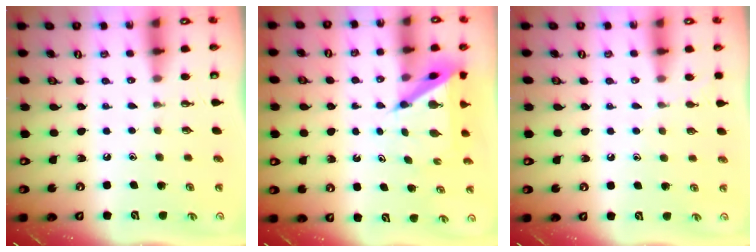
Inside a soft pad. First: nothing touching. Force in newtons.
{"total": 6.8, "press": 6.7, "slide": 0.5}
{"total": 4.1, "press": 4.1, "slide": 0.4}